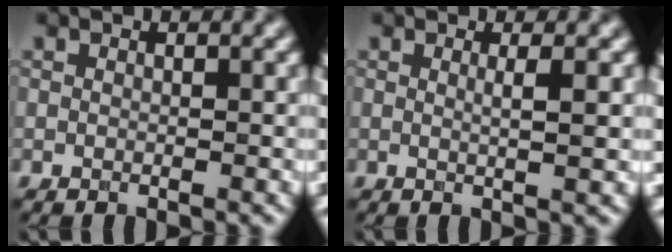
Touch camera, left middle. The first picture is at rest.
{"total": 2.1, "force": [0.3, 0.5, 2.0], "torque": [-0.028, 0.002, -0.002]}